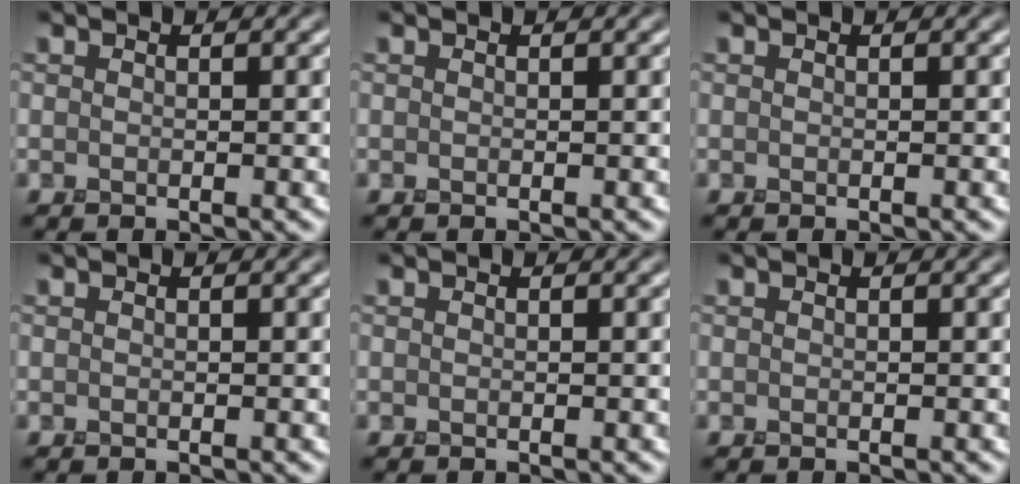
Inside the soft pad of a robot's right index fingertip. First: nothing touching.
{"total": 0.0}
{"total": 0.0}
{"total": 0.0}
{"total": 0.0}
{"total": 0.0}